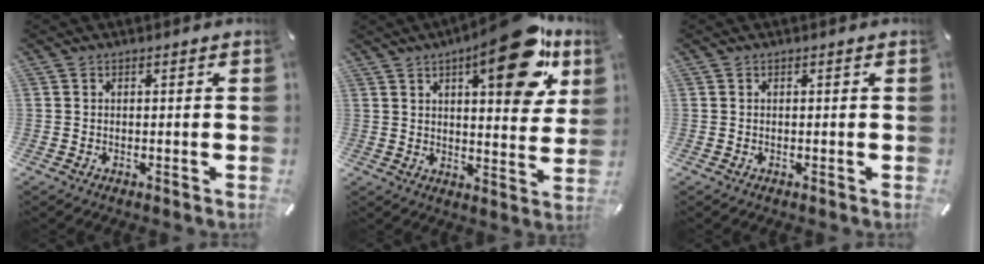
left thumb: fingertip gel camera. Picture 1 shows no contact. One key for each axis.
{"total": 19.5, "fx": 11.0, "fy": 7.1, "fz": 14.5, "tx": -0.183, "ty": -0.062, "tz": 0.167}
{"total": 0.0}